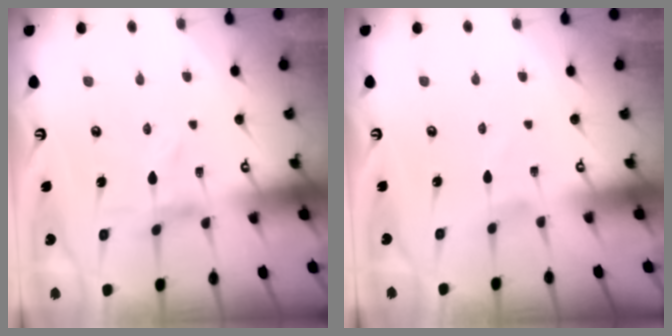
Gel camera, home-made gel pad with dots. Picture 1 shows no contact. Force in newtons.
{"total": 1.2, "press": 1.2, "slide": 0.1}